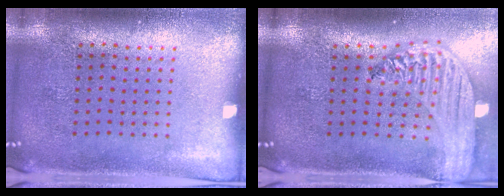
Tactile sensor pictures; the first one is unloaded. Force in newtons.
{"total": 2.9, "press": 2.3, "slide": 1.8}